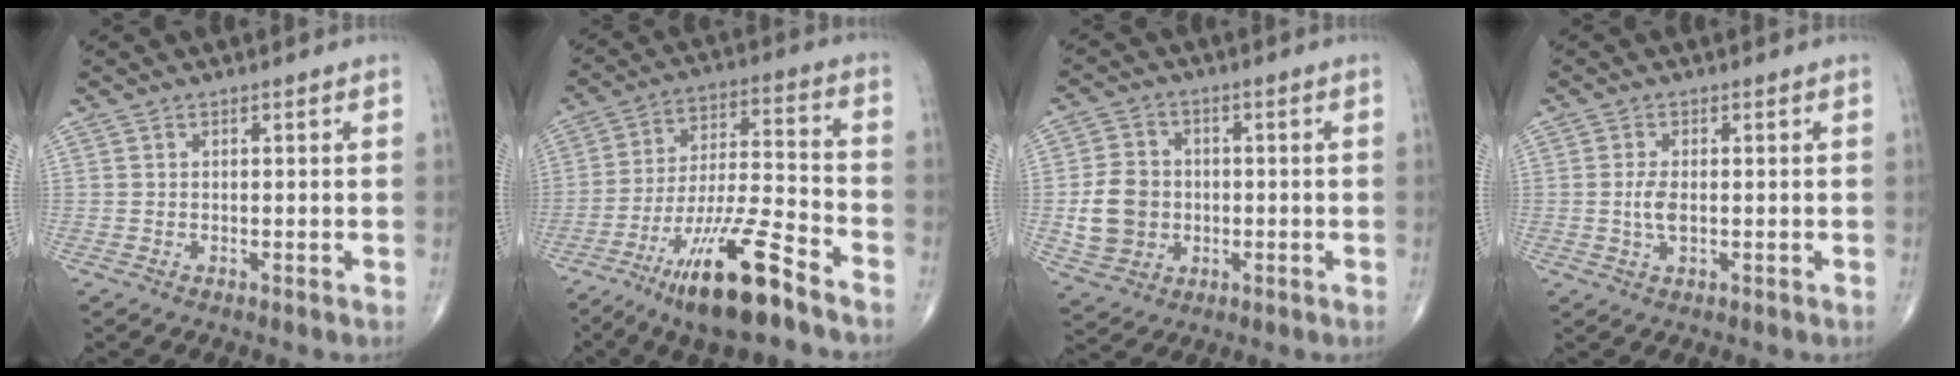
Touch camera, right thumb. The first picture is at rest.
{"total": 17.3, "force": [-11.1, 3.2, 12.8], "torque": [-0.240, 0.060, -0.198]}
{"total": 9.3, "force": [-1.0, 8.0, 4.8], "torque": [-0.069, 0.010, -0.013]}
{"total": 3.0, "force": [-0.1, 1.4, 2.7], "torque": [-0.057, -0.001, -0.003]}